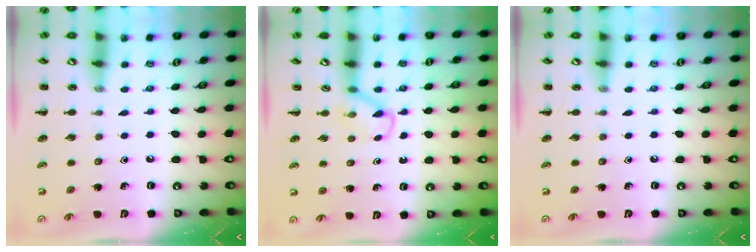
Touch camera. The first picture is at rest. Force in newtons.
{"total": 2.9, "press": 2.7, "slide": 1.2}
{"total": 0.0}